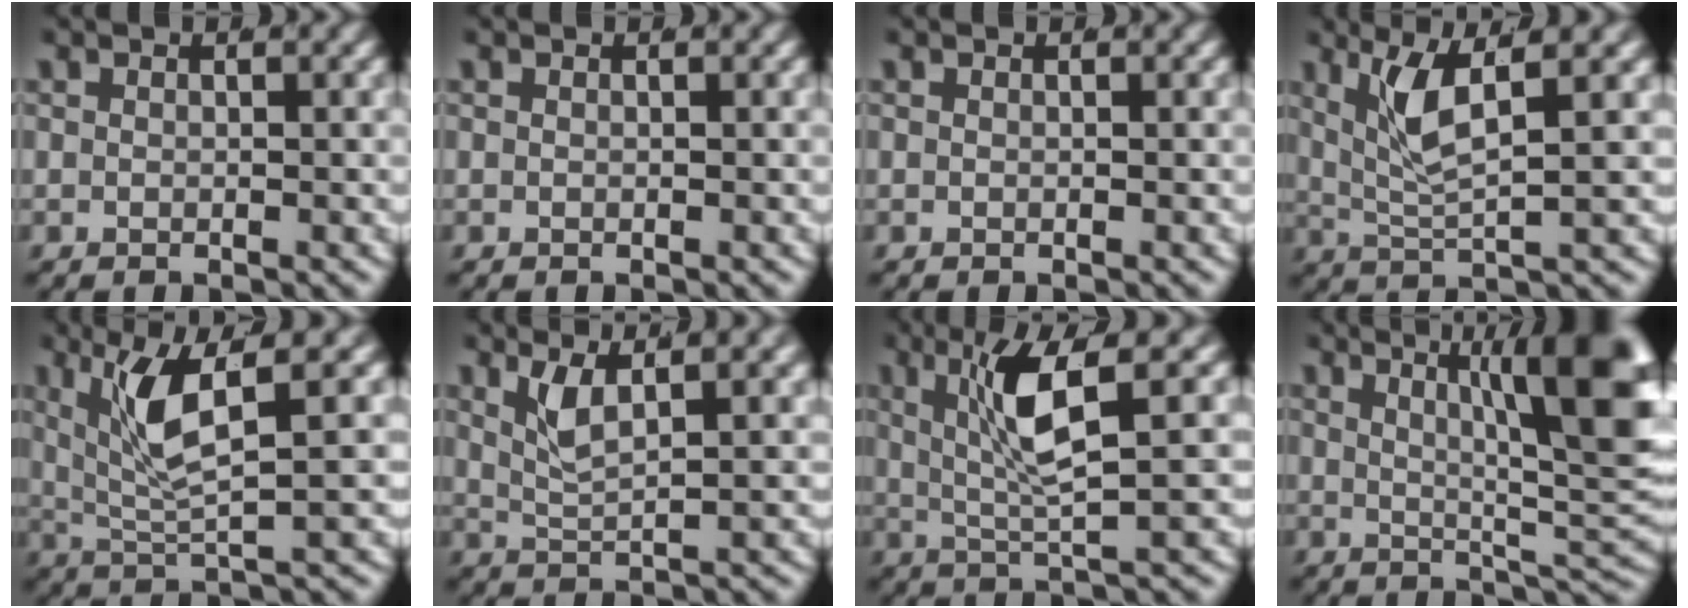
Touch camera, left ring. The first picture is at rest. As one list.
[{"total": 0.0}, {"total": 0.0}, {"total": 4.5, "force": [1.7, 1.3, 4.0], "torque": [-0.089, 0.001, 0.034]}, {"total": 5.7, "force": [1.8, 1.9, 5.1], "torque": [-0.107, 0.002, 0.035]}, {"total": 3.1, "force": [1.4, 0.8, 2.6], "torque": [-0.065, -0.003, 0.030]}, {"total": 5.0, "force": [1.2, 0.5, 4.8], "torque": [-0.093, -0.002, 0.028]}, {"total": 14.0, "force": [4.4, 5.2, 12.2], "torque": [-0.119, 0.024, 0.054]}]